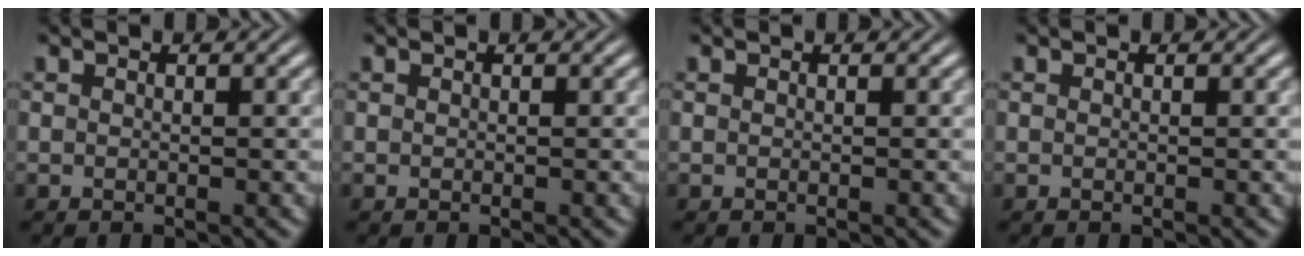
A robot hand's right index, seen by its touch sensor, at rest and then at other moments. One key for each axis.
{"total": 0.0}
{"total": 0.0}
{"total": 0.0}